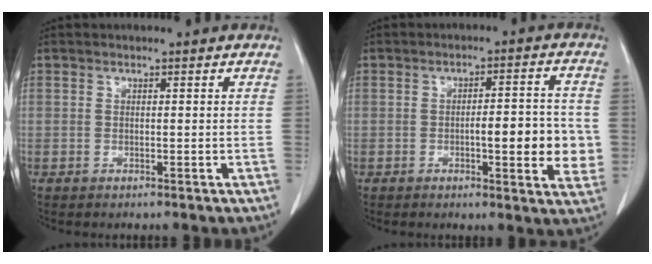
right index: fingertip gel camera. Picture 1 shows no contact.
{"total": 8.7, "force": [-1.3, 2.2, 8.3], "torque": [-0.102, 0.007, -0.015]}